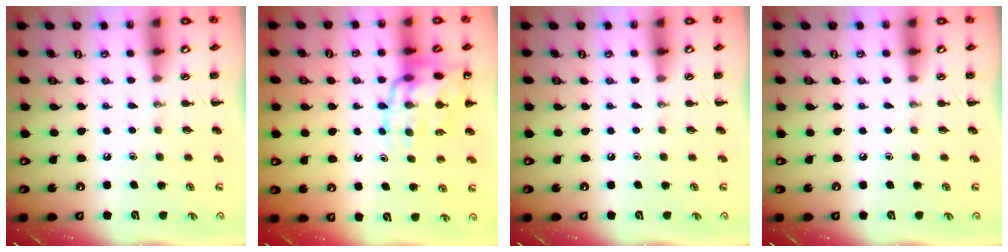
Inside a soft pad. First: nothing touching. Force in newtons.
{"total": 19.8, "press": 19.4, "slide": 4.1}
{"total": 0.0}
{"total": 0.0}